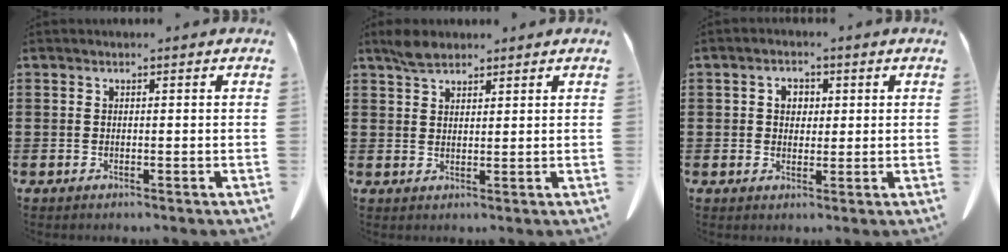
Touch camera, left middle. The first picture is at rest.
{"total": 3.2, "force": [2.6, 1.3, 1.5], "torque": [-0.035, 0.006, 0.049]}
{"total": 2.7, "force": [0.6, 2.3, 1.4], "torque": [-0.028, 0.007, 0.005]}